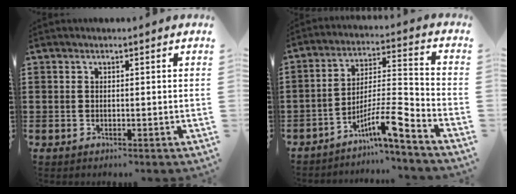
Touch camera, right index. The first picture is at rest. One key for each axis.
{"total": 9.5, "fx": -6.6, "fy": 0.9, "fz": 6.8, "tx": -0.115, "ty": -0.001, "tz": -0.126}